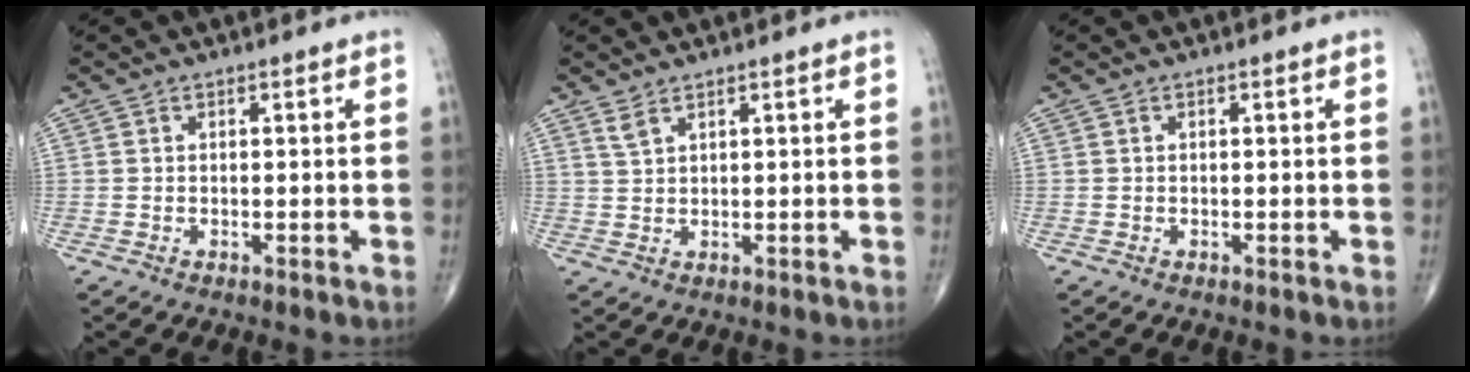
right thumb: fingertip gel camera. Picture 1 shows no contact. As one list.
[{"total": 1.9, "force": [1.5, 0.5, 1.1], "torque": [-0.024, -0.003, 0.036]}, {"total": 0.0}]